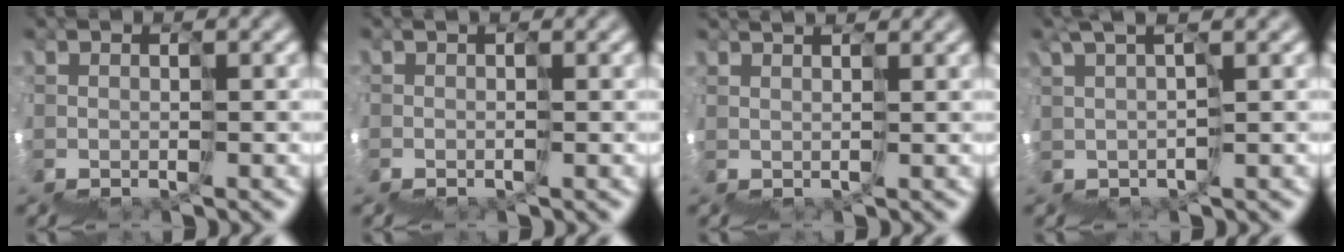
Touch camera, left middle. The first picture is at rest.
{"total": 1.0, "force": [-0.1, 0.5, 0.9], "torque": [-0.011, -0.005, -0.001]}
{"total": 2.6, "force": [2.5, 0.5, 0.6], "torque": [-0.002, 0.020, 0.044]}
{"total": 2.2, "force": [2.1, -0.3, 0.5], "torque": [-0.027, 0.014, 0.034]}